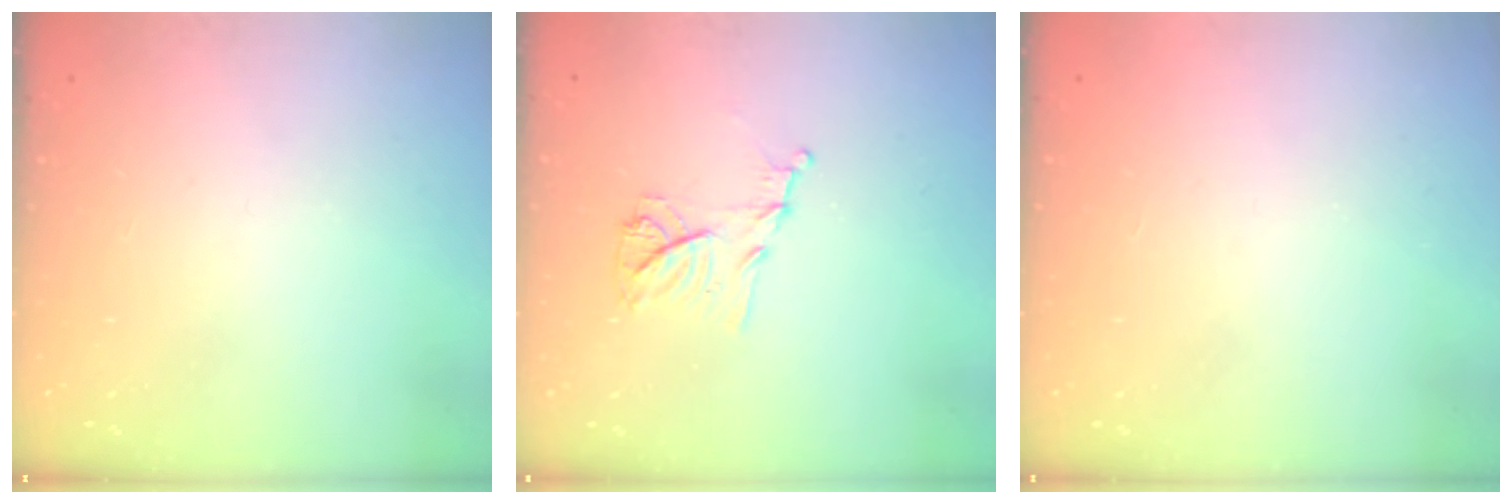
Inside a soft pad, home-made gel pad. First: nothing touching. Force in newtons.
{"total": 10.3, "press": 10.3, "slide": 0.5}
{"total": 1.6, "press": 1.6, "slide": 0.1}